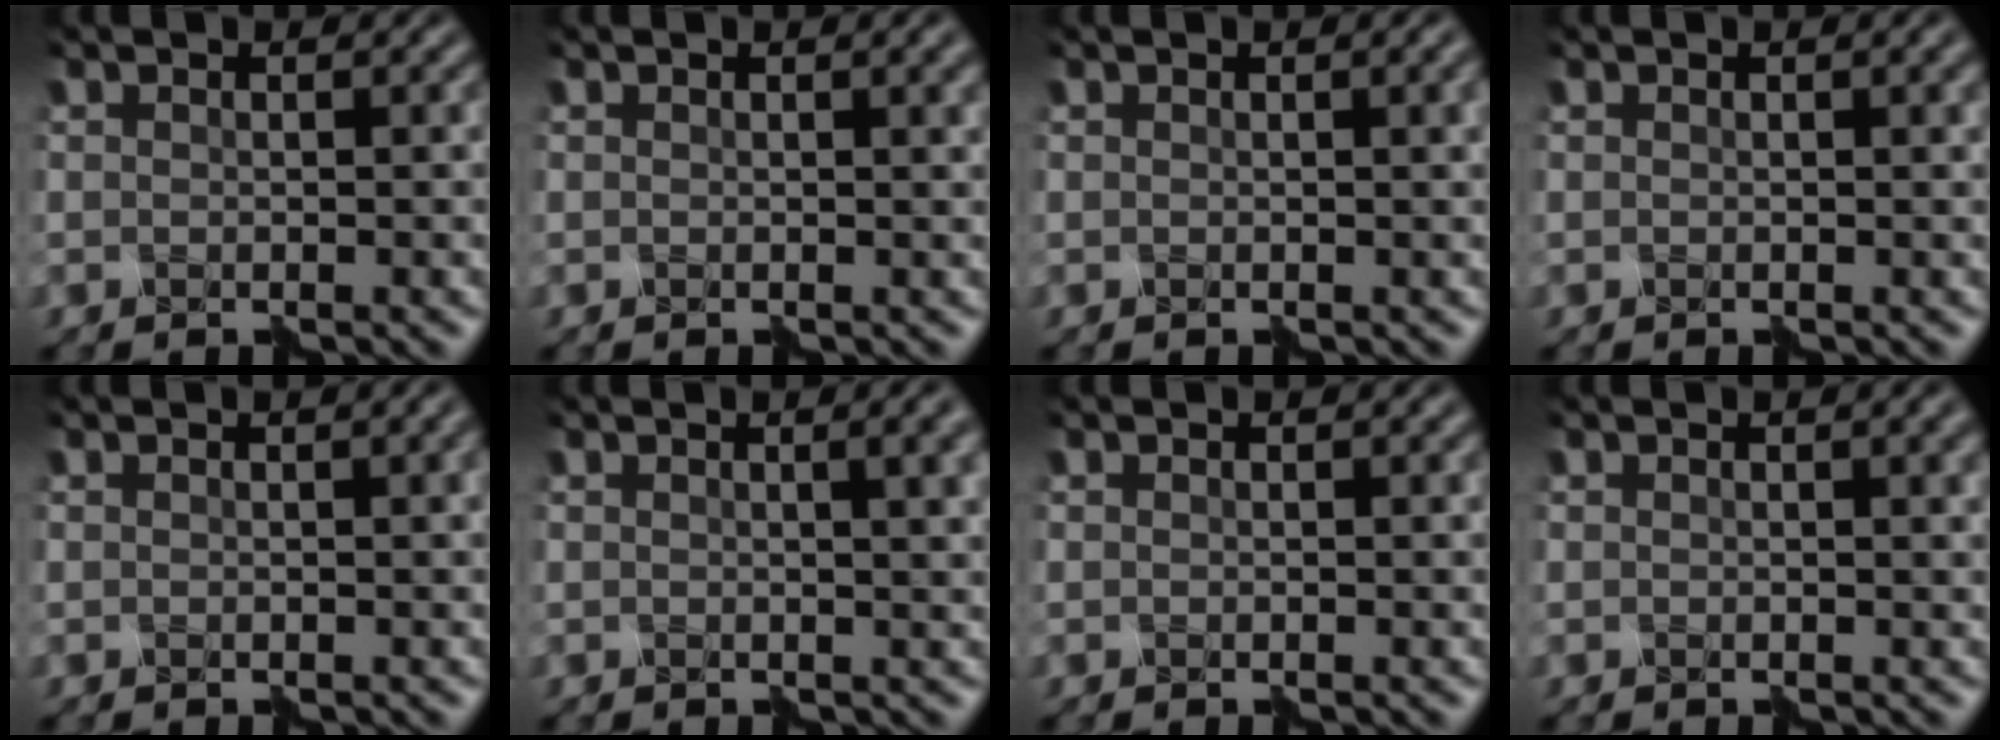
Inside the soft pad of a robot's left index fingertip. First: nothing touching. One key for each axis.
{"total": 1.3, "fx": 0.5, "fy": 0.2, "fz": 1.1, "tx": -0.017, "ty": 0.003, "tz": 0.003}
{"total": 1.9, "fx": 0.5, "fy": 0.6, "fz": 1.7, "tx": -0.015, "ty": 0.005, "tz": 0.004}
{"total": 0.9, "fx": 0.4, "fy": 0.1, "fz": 0.9, "tx": -0.015, "ty": 0.002, "tz": 0.002}
{"total": 1.7, "fx": 0.4, "fy": 0.6, "fz": 1.5, "tx": -0.012, "ty": 0.003, "tz": 0.004}
{"total": 4.5, "fx": 1.6, "fy": 2.0, "fz": 3.7, "tx": -0.024, "ty": 0.025, "tz": -0.004}
{"total": 0.0}
{"total": 1.5, "fx": 0.5, "fy": 0.3, "fz": 1.3, "tx": -0.017, "ty": 0.004, "tz": 0.003}